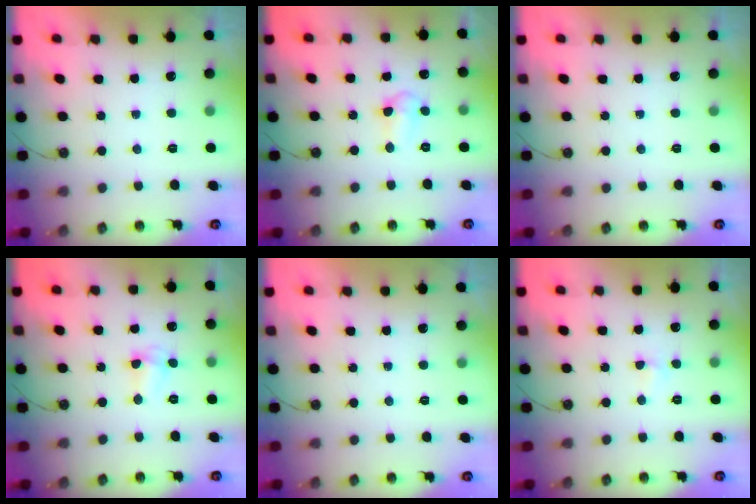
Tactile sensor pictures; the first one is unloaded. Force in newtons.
{"total": 4.4, "press": 4.3, "slide": 1.2}
{"total": 0.0}
{"total": 2.7, "press": 2.6, "slide": 0.5}
{"total": 0.0}
{"total": 3.0, "press": 2.9, "slide": 0.5}